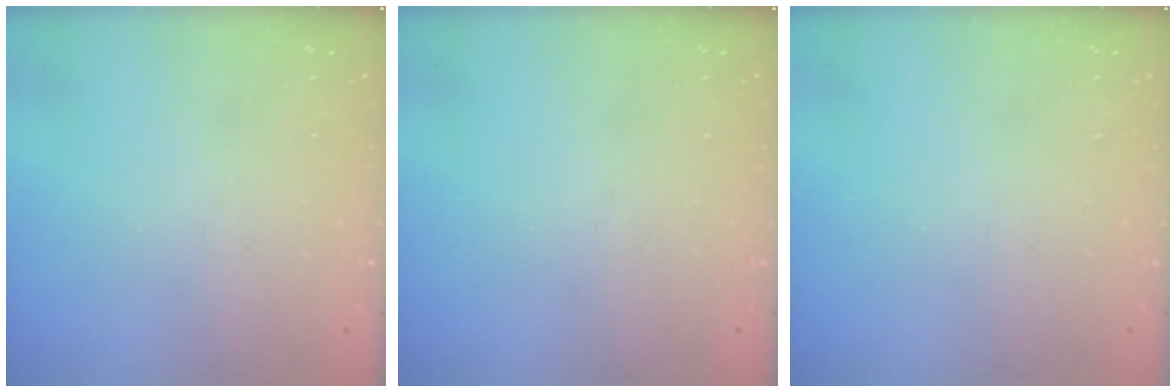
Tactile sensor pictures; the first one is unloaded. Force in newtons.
{"total": 0.0}
{"total": 0.0}